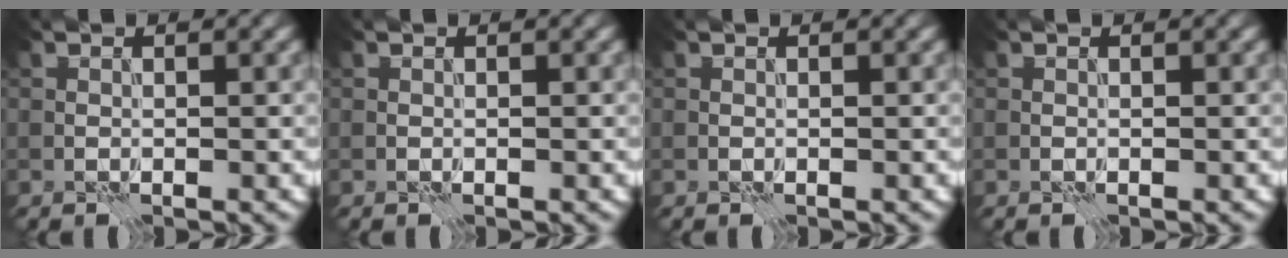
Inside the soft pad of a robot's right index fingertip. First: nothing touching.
{"total": 0.0}
{"total": 0.0}
{"total": 0.0}